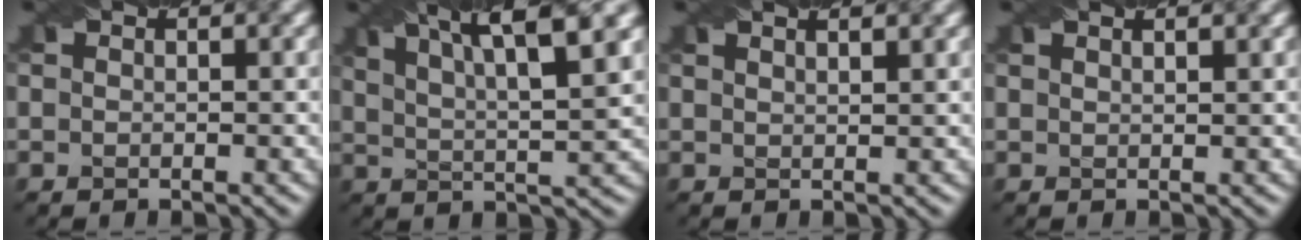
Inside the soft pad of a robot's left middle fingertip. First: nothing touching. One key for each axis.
{"total": 10.0, "fx": 6.4, "fy": 2.4, "fz": 7.4, "tx": -0.104, "ty": 0.027, "tz": 0.076}
{"total": 4.1, "fx": 2.8, "fy": 1.8, "fz": 2.5, "tx": -0.012, "ty": 0.034, "tz": 0.007}
{"total": 3.1, "fx": 2.1, "fy": 1.3, "fz": 1.8, "tx": -0.005, "ty": 0.020, "tz": -0.001}